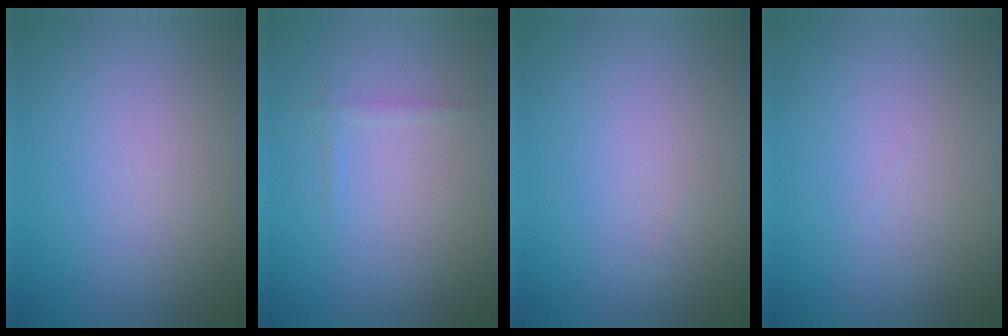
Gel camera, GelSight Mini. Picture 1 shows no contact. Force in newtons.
{"total": 0.6, "press": 0.6, "slide": 0.0}
{"total": 0.0}
{"total": 0.0}